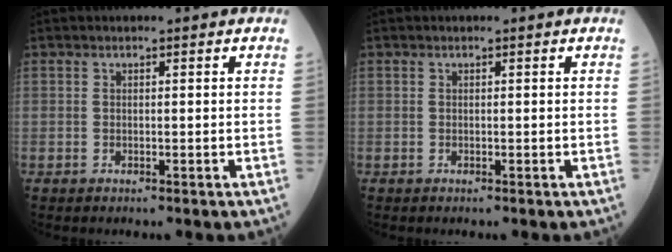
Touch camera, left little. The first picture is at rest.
{"total": 0.0}